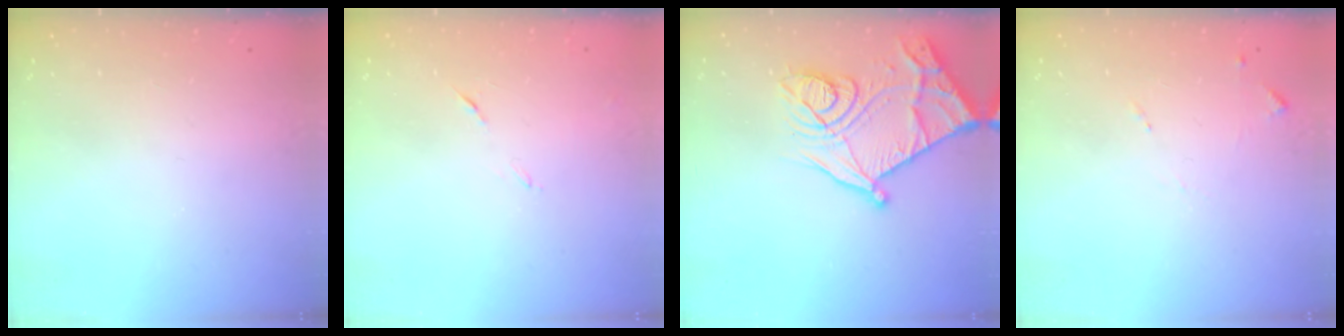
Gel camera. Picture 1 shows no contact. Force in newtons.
{"total": 6.1, "press": 6.1, "slide": 0.6}
{"total": 22.3, "press": 22.3, "slide": 0.4}
{"total": 6.7, "press": 6.6, "slide": 0.6}